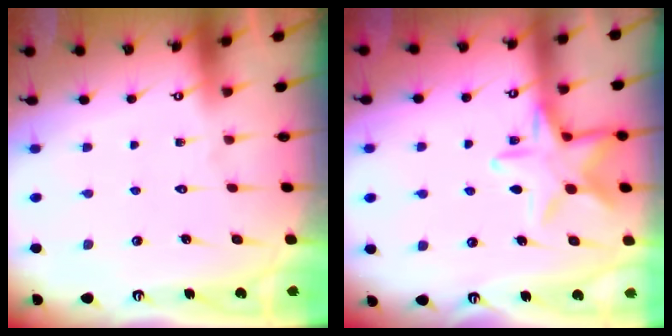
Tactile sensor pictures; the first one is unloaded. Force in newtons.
{"total": 14.4, "press": 14.4, "slide": 1.1}